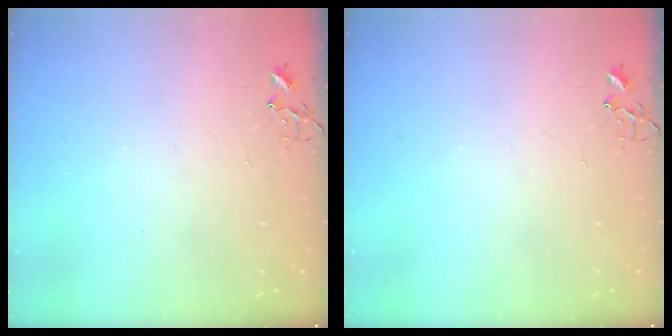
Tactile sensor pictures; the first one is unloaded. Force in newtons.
{"total": 0.0}